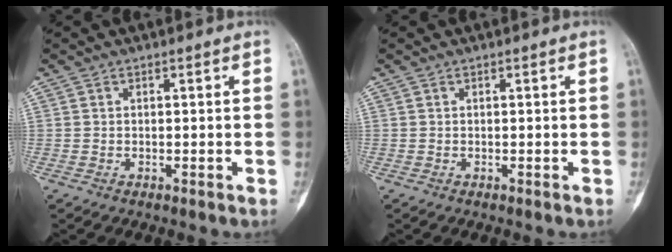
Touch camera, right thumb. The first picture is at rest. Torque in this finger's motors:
{"motor_torque": [2.24, 2.23, 0.01, -0.03, 0.04]}